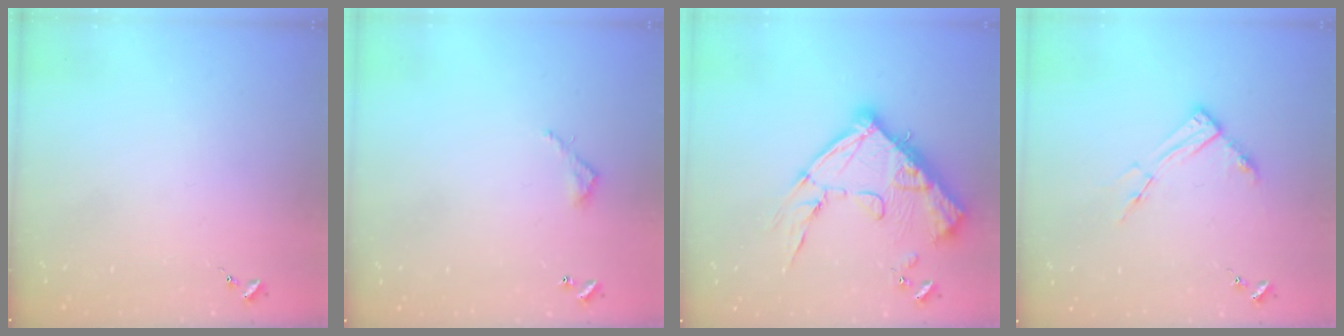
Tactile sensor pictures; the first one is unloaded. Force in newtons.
{"total": 3.9, "press": 3.9, "slide": 0.3}
{"total": 20.7, "press": 20.6, "slide": 2.2}
{"total": 8.6, "press": 8.5, "slide": 0.9}